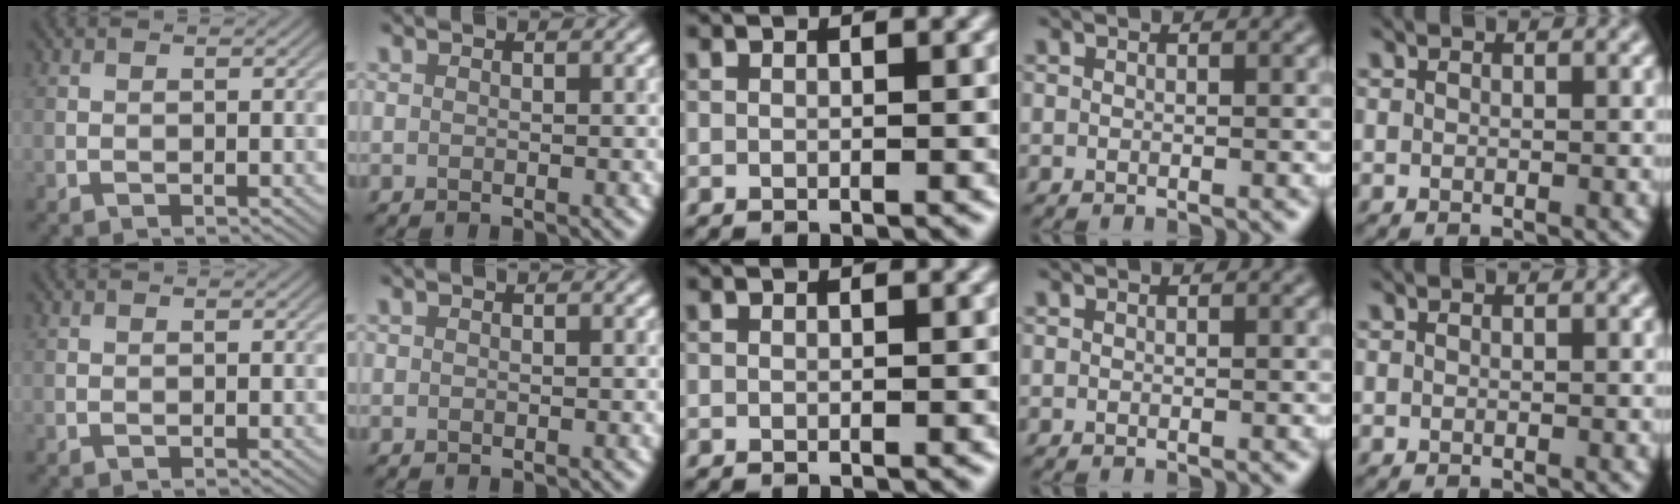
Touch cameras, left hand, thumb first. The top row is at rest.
{}